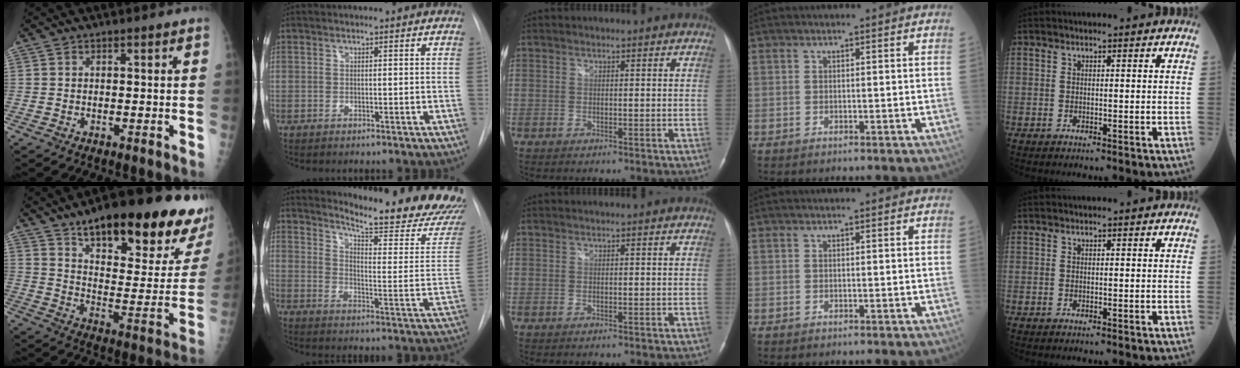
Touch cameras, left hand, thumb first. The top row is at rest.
{"thumb": {"total": 29.2, "force": [19.2, 8.1, 20.4], "torque": [-0.249, -0.071, 0.275]}, "index": {"total": 22.9, "force": [21.0, 0.7, 9.0], "torque": [-0.132, -0.118, 0.258]}}